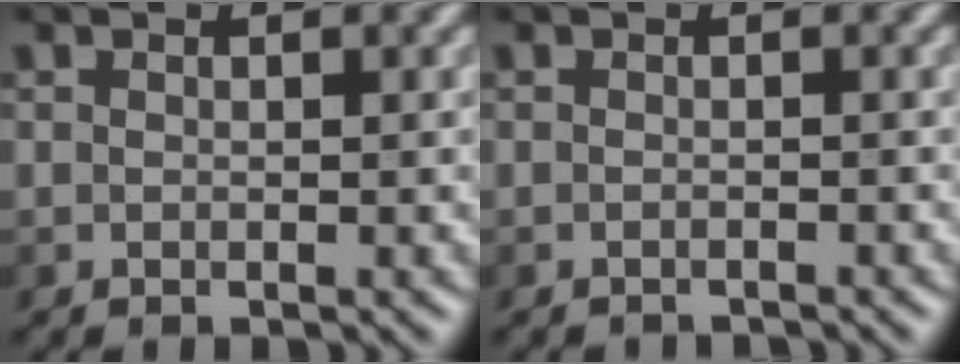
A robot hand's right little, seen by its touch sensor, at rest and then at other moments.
{"total": 1.6, "force": [-1.5, 0.1, 0.1], "torque": [0.006, -0.005, -0.023]}